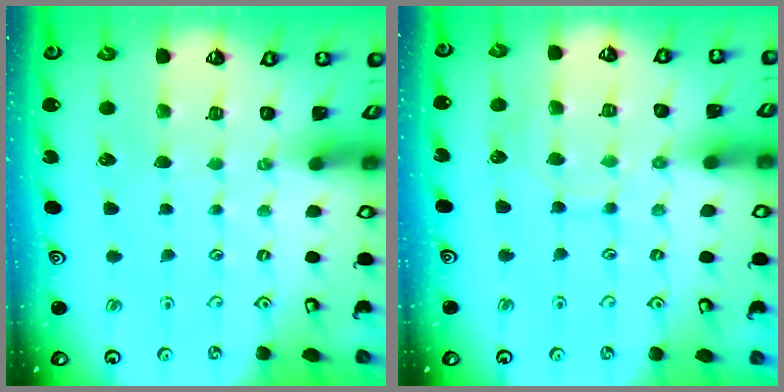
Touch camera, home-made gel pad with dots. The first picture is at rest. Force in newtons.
{"total": 7.6, "press": 7.6, "slide": 0.5}